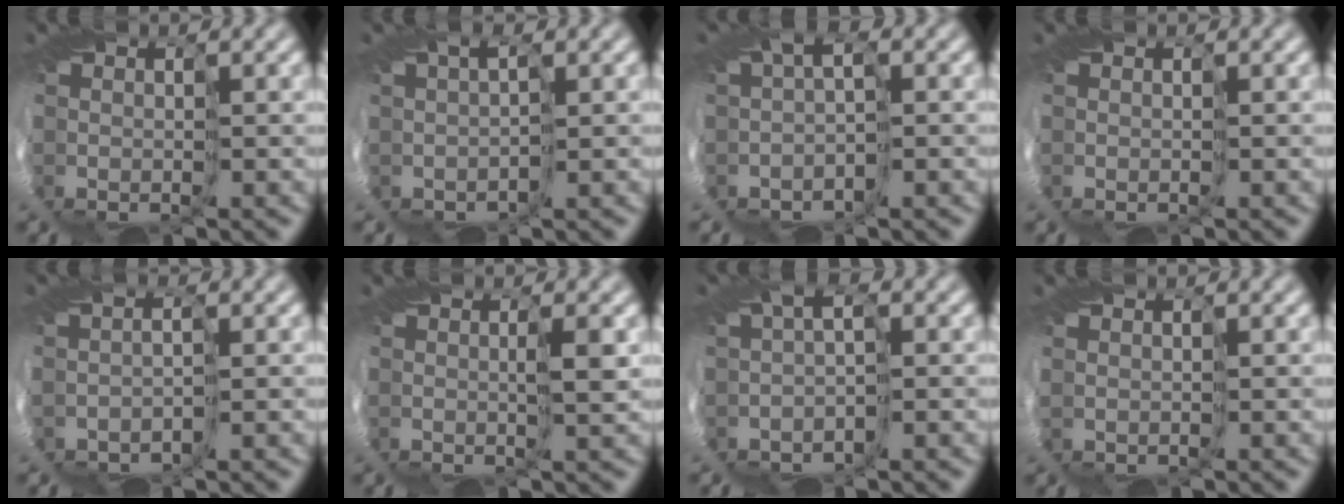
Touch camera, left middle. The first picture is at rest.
{"total": 0.5, "force": [-0.2, -0.4, 0.2], "torque": [0.004, 0.003, -0.002]}
{"total": 1.4, "force": [-1.3, 0.1, 0.5], "torque": [-0.015, -0.005, -0.028]}
{"total": 0.0}
{"total": 1.4, "force": [-1.3, -0.3, 0.0], "torque": [0.001, -0.004, -0.019]}
{"total": 0.9, "force": [0.2, -0.7, 0.7], "torque": [-0.013, 0.005, 0.002]}
{"total": 1.4, "force": [-1.3, 0.1, 0.5], "torque": [-0.015, -0.005, -0.029]}
{"total": 0.0}